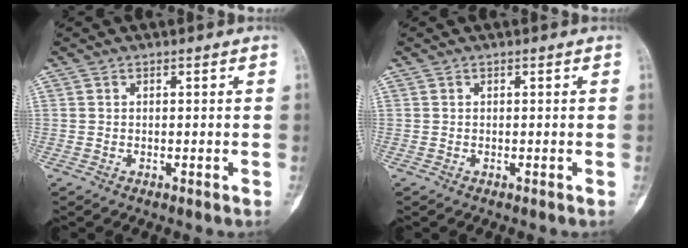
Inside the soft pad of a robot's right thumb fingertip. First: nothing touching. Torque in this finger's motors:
{"motor_torque": [-0.12, 0.25, 0.20, -0.29, 0.09]}